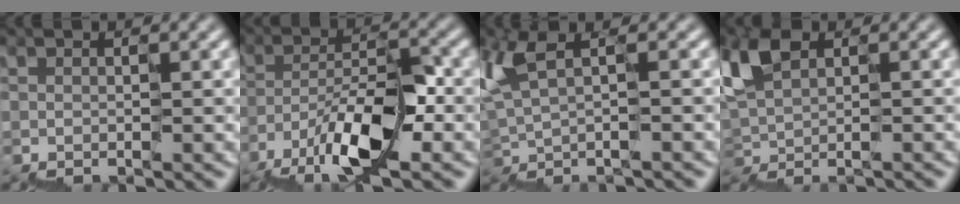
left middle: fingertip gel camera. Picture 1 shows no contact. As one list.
[{"total": 6.7, "force": [-4.2, 1.9, 4.8], "torque": [-0.083, 0.014, -0.082]}, {"total": 3.3, "force": [0.0, 1.0, 3.1], "torque": [-0.071, 0.002, 0.000]}, {"total": 3.7, "force": [0.4, 2.1, 3.0], "torque": [-0.061, 0.008, 0.001]}]